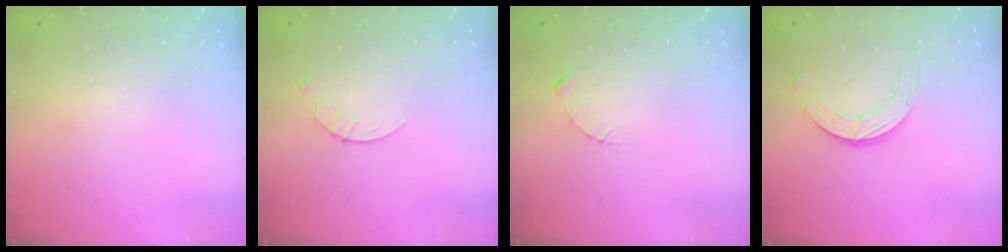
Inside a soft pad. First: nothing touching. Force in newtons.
{"total": 2.9, "press": 2.9, "slide": 0.4}
{"total": 2.3, "press": 2.3, "slide": 0.3}
{"total": 3.5, "press": 3.5, "slide": 0.2}